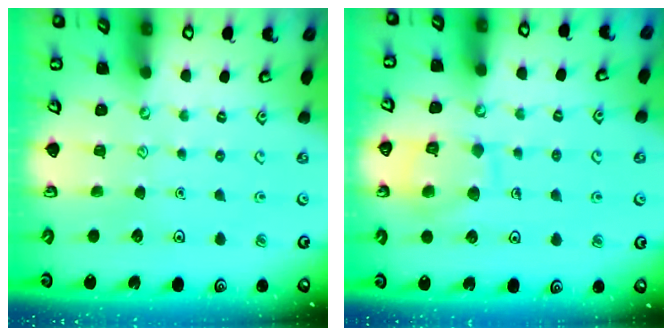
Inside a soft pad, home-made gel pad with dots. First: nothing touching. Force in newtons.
{"total": 10.1, "press": 10.1, "slide": 0.1}